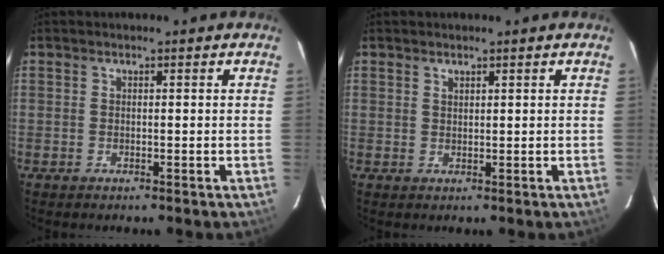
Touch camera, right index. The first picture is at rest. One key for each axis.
{"total": 0.9, "fx": 0.8, "fy": 0.4, "fz": 0.3, "tx": -0.004, "ty": 0.001, "tz": 0.014}